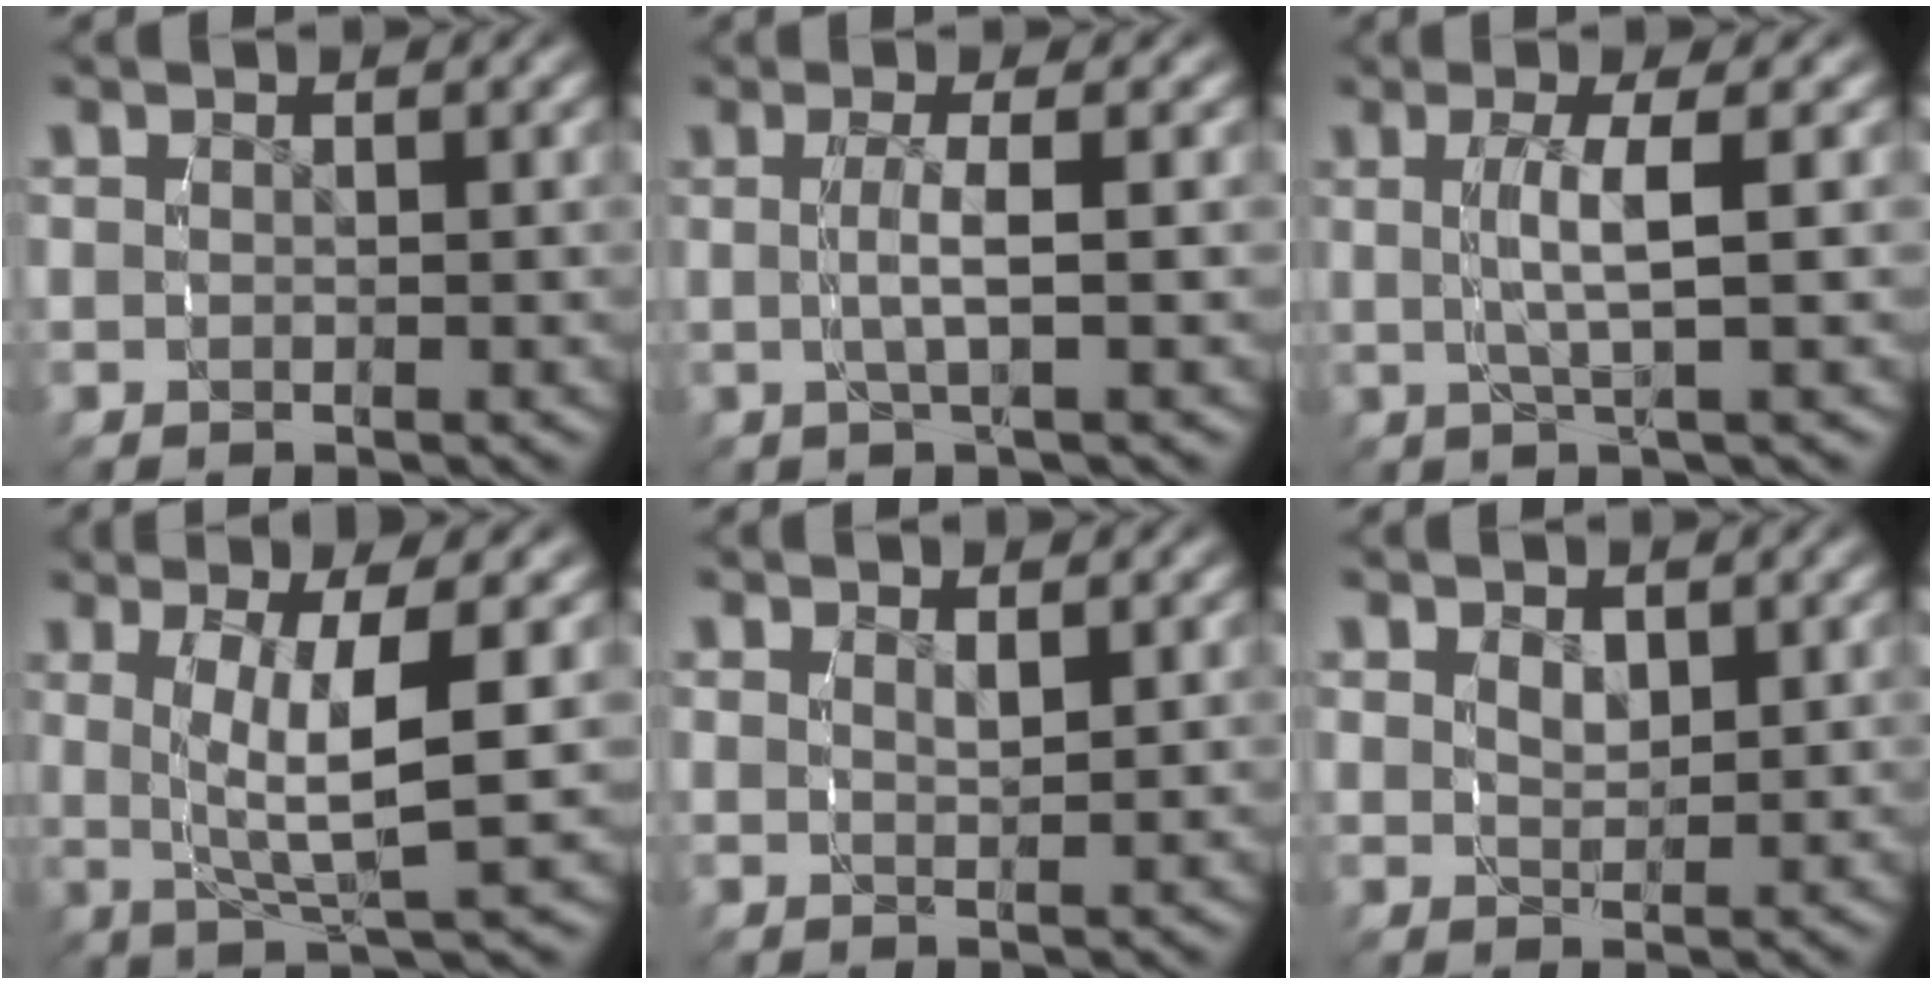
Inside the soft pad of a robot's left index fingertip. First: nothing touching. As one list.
[{"total": 2.3, "force": [0.0, -0.6, 2.2], "torque": [-0.040, 0.006, -0.002]}, {"total": 3.0, "force": [0.4, -0.6, 2.9], "torque": [-0.050, 0.008, 0.006]}, {"total": 5.9, "force": [1.0, 1.3, 5.6], "torque": [-0.088, 0.004, 0.017]}, {"total": 1.0, "force": [0.8, -0.6, 0.1], "torque": [0.010, 0.000, 0.014]}, {"total": 1.1, "force": [0.9, 0.3, 0.6], "torque": [-0.002, -0.002, 0.020]}]